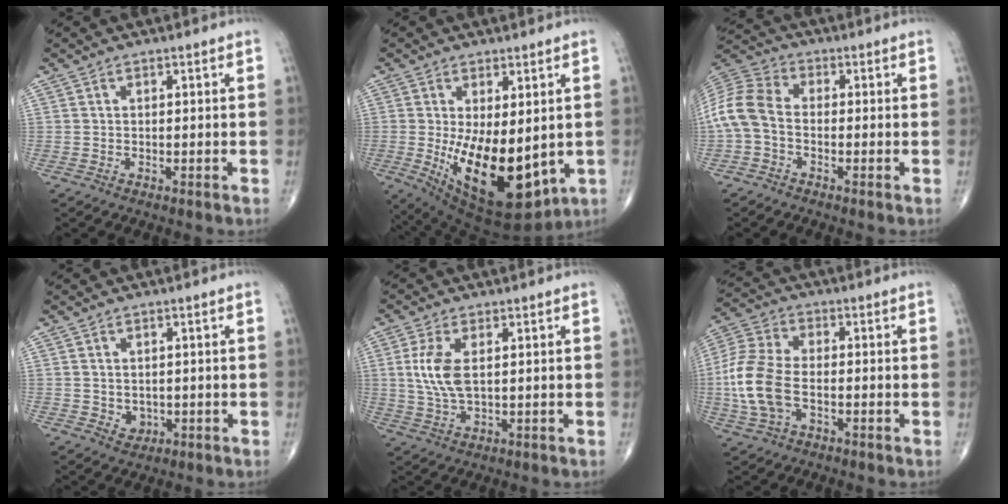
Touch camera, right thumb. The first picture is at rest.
{"total": 17.4, "force": [-2.2, 8.3, 15.1], "torque": [-0.236, -0.031, -0.005]}
{"total": 9.0, "force": [-1.5, 6.0, 6.5], "torque": [-0.135, 0.026, -0.046]}
{"total": 2.5, "force": [-0.2, 2.1, 1.3], "torque": [-0.010, -0.002, 0.006]}
{"total": 7.2, "force": [1.3, 3.3, 6.2], "torque": [-0.144, -0.005, 0.029]}
{"total": 12.8, "force": [-2.2, 7.4, 10.2], "torque": [-0.232, 0.018, -0.048]}